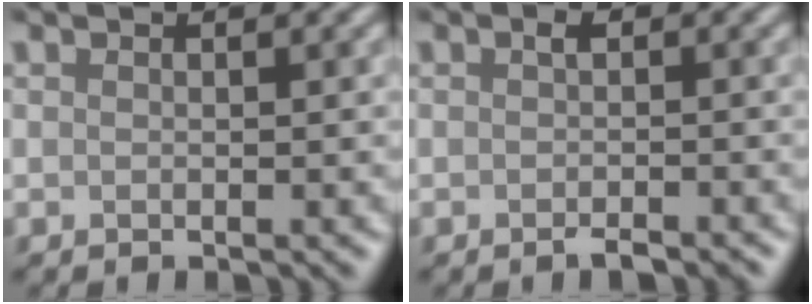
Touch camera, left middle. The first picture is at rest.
{"total": 1.7, "force": [-0.7, 0.6, 1.4], "torque": [-0.022, -0.002, -0.012]}